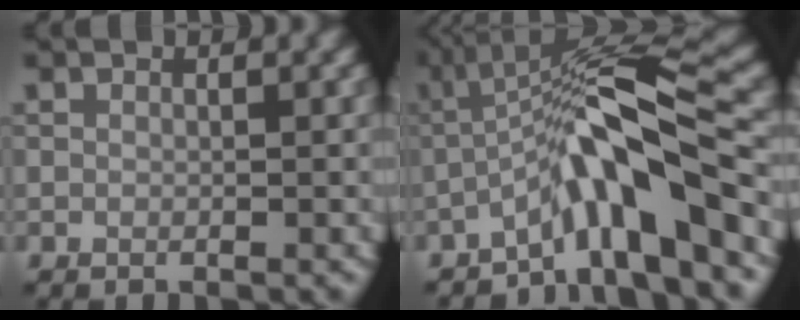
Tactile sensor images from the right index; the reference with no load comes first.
{"total": 8.3, "force": [-3.8, 1.2, 7.3], "torque": [-0.118, 0.020, -0.074]}